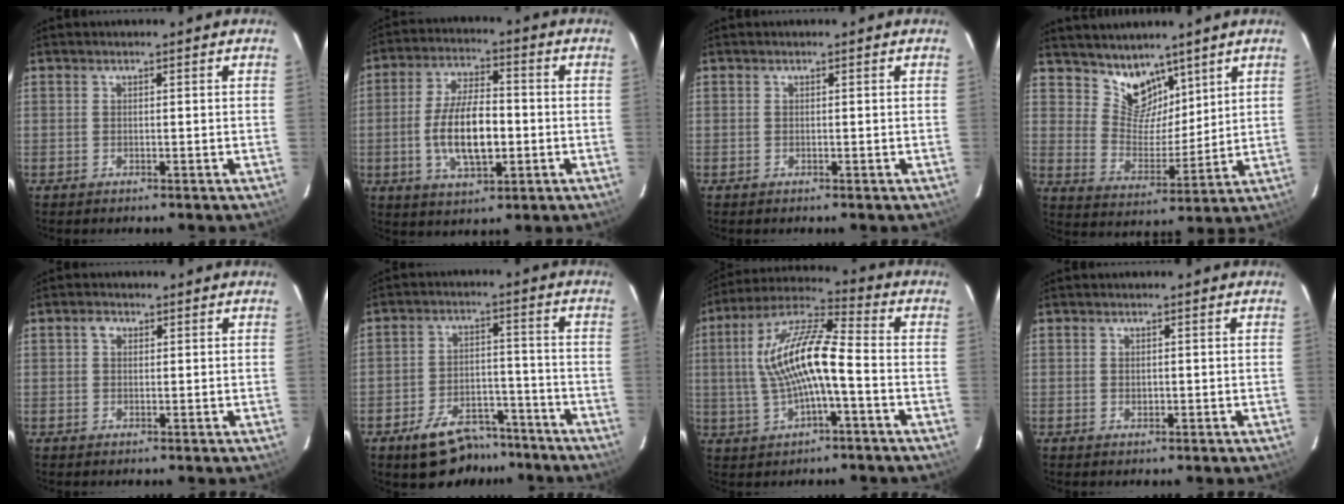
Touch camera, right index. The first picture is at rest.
{"total": 11.9, "force": [-2.1, 5.1, 10.6], "torque": [-0.209, 0.001, -0.032]}
{"total": 0.0}
{"total": 9.0, "force": [7.0, 5.2, 2.6], "torque": [-0.040, 0.002, 0.135]}
{"total": 1.7, "force": [0.6, 1.4, 0.9], "torque": [-0.015, 0.008, 0.008]}
{"total": 11.9, "force": [-8.8, 6.0, 5.3], "torque": [-0.107, 0.019, -0.119]}
{"total": 13.9, "force": [-1.1, 3.6, 13.4], "torque": [-0.265, 0.019, -0.022]}
{"total": 0.9, "force": [0.0, 0.8, 0.5], "torque": [-0.007, 0.002, 0.001]}